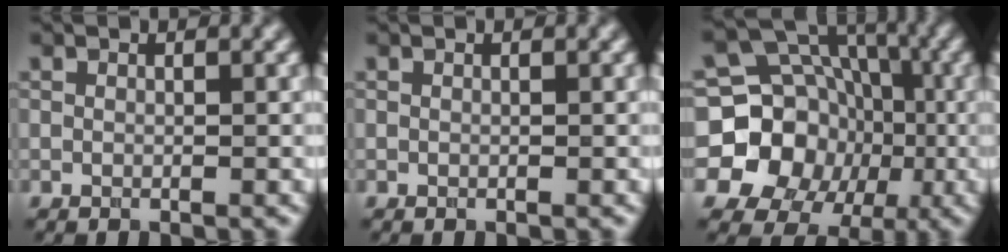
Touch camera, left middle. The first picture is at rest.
{"total": 0.0}
{"total": 16.7, "force": [-3.1, 15.3, 5.9], "torque": [-0.130, 0.003, -0.072]}